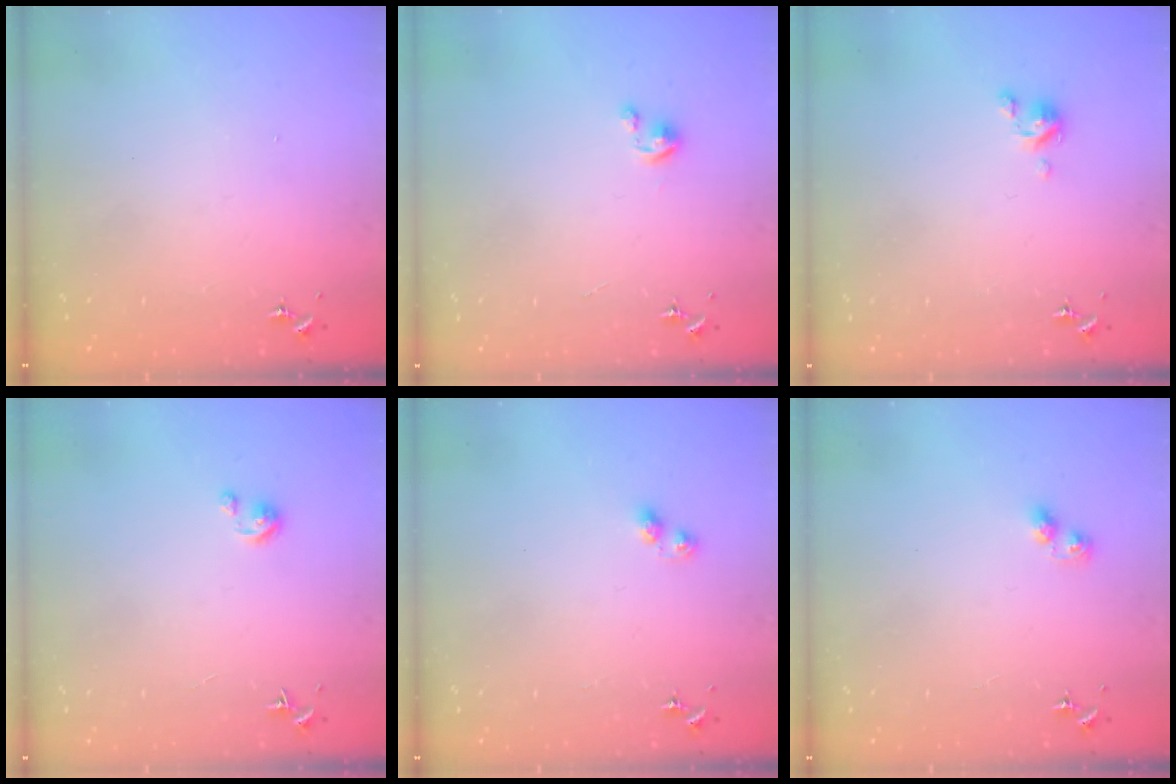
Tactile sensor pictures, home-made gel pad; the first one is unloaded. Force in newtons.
{"total": 2.3, "press": 2.2, "slide": 0.2}
{"total": 3.4, "press": 3.4, "slide": 0.3}
{"total": 2.7, "press": 2.6, "slide": 0.3}
{"total": 4.2, "press": 4.2, "slide": 0.5}
{"total": 4.9, "press": 4.9, "slide": 0.2}